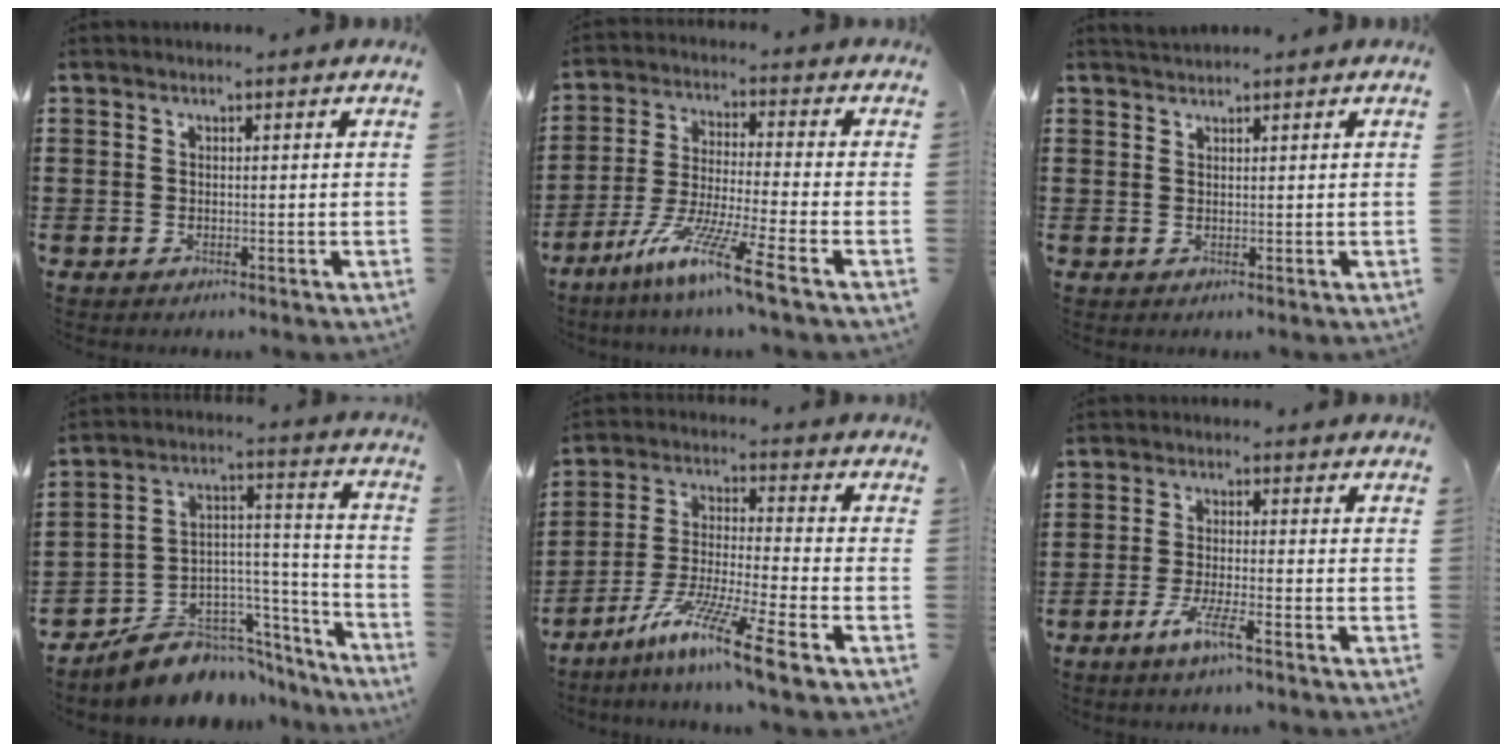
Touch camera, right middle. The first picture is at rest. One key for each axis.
{"total": 10.4, "fx": -7.1, "fy": -0.1, "fz": 7.6, "tx": -0.155, "ty": -0.009, "tz": -0.141}
{"total": 1.3, "fx": 1.3, "fy": 0.2, "fz": 0.2, "tx": -0.007, "ty": 0.002, "tz": 0.024}
{"total": 9.1, "fx": -8.1, "fy": 4.0, "fz": 1.1, "tx": -0.030, "ty": 0.010, "tz": -0.148}
{"total": 11.9, "fx": -8.4, "fy": 0.6, "fz": 8.4, "tx": -0.160, "ty": 0.005, "tz": -0.162}
{"total": 4.8, "fx": -3.0, "fy": 0.3, "fz": 3.7, "tx": -0.081, "ty": -0.009, "tz": -0.056}